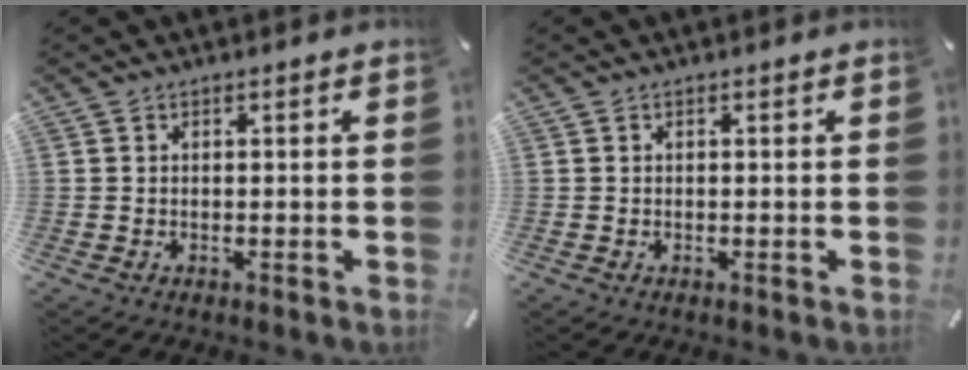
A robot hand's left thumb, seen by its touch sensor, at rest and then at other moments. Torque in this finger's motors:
{"motor_torque": [0.00, 0.00, 0.00, 0.00, 0.00]}